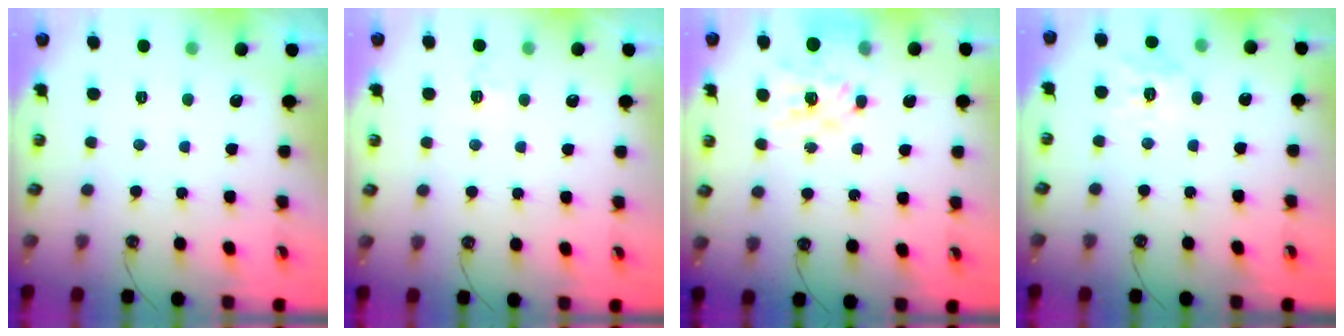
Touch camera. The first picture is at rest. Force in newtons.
{"total": 2.7, "press": 2.7, "slide": 0.3}
{"total": 15.9, "press": 15.8, "slide": 1.6}
{"total": 10.0, "press": 9.9, "slide": 1.1}